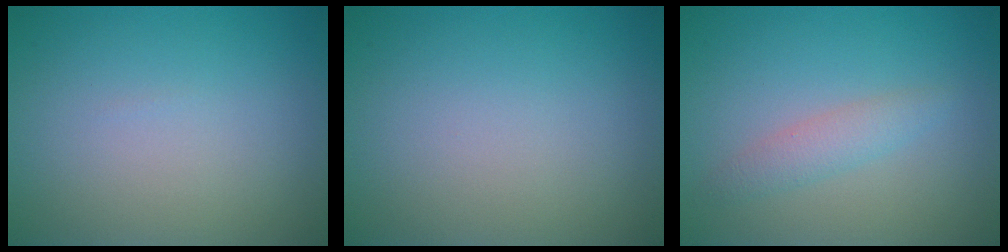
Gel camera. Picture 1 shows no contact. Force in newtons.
{"total": 0.0}
{"total": 1.8, "press": 1.8, "slide": 0.0}